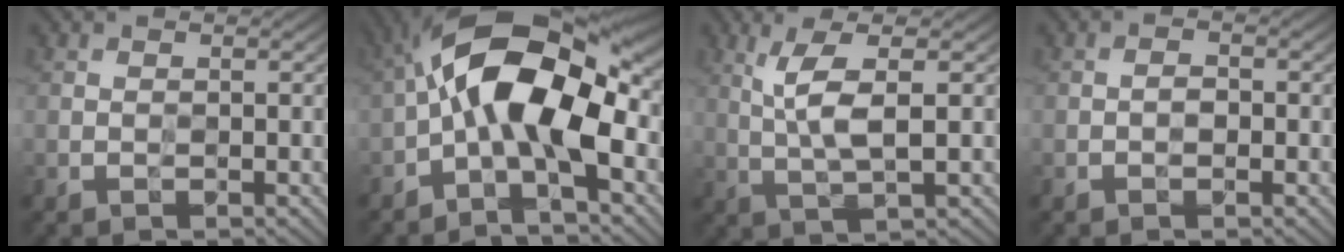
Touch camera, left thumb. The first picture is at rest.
{"total": 14.4, "force": [-0.8, 6.1, 13.0], "torque": [-0.229, 0.024, -0.029]}
{"total": 5.4, "force": [1.3, 1.1, 5.1], "torque": [-0.115, 0.003, 0.031]}
{"total": 1.4, "force": [-0.5, 0.7, 1.1], "torque": [-0.016, 0.004, -0.011]}